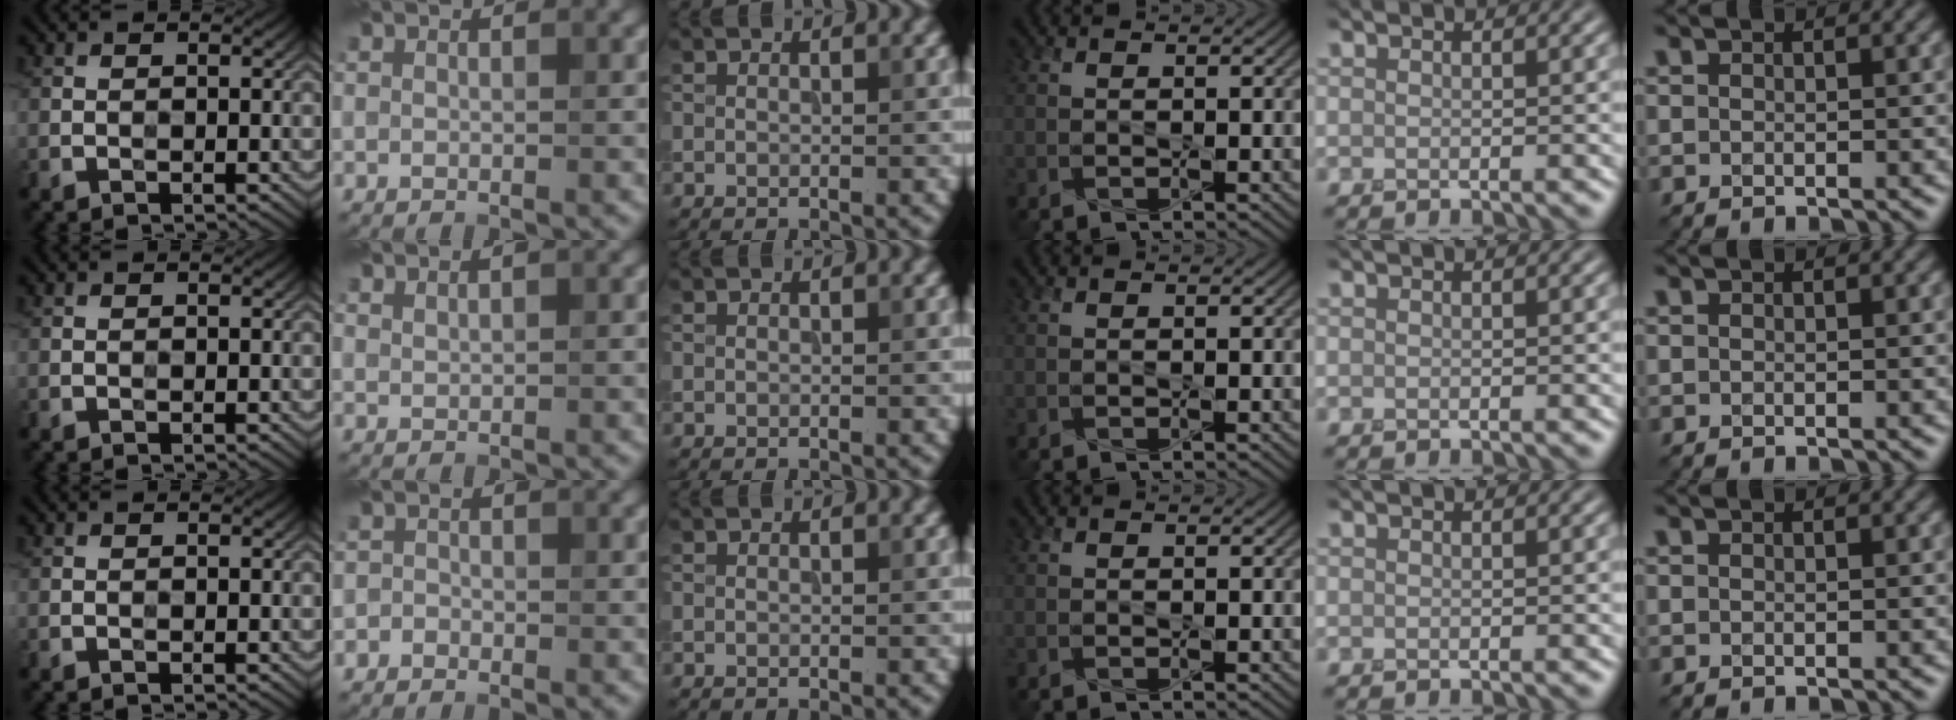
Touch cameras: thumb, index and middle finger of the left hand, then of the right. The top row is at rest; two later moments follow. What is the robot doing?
{"motion": "press", "object": "sticky note"}